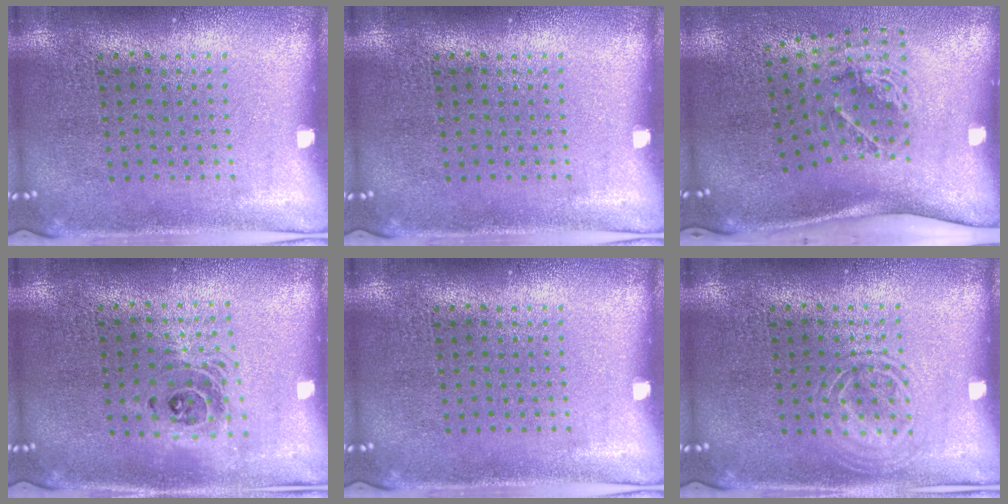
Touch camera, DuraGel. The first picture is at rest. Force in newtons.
{"total": 0.0}
{"total": 2.1, "press": 1.3, "slide": 1.7}
{"total": 1.4, "press": 1.2, "slide": 0.8}
{"total": 0.0}
{"total": 2.0, "press": 1.9, "slide": 0.3}